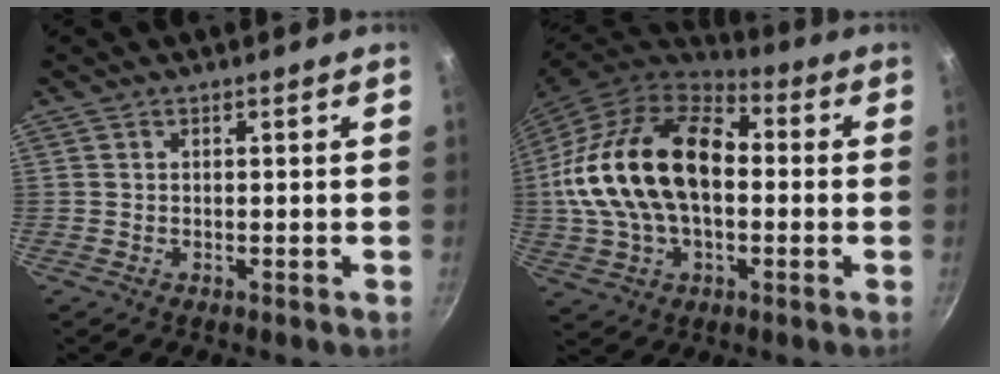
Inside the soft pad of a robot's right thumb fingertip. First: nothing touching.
{"total": 24.9, "force": [0.7, 15.5, 19.5], "torque": [-0.360, 0.037, 0.005]}